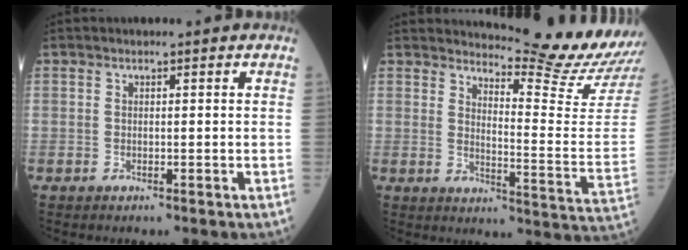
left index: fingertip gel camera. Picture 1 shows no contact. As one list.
[{"total": 15.1, "force": [14.6, -2.4, 2.6], "torque": [-0.045, -0.125, 0.179]}]